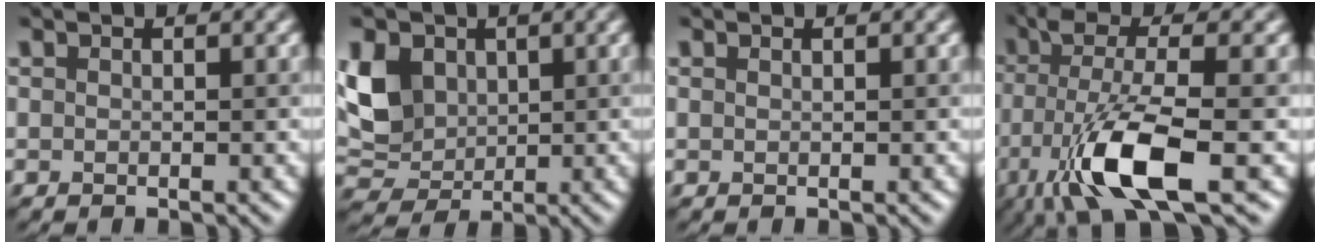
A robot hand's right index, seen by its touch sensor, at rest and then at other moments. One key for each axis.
{"total": 5.5, "fx": 1.4, "fy": 4.4, "fz": 3.0, "tx": -0.071, "ty": 0.002, "tz": 0.025}
{"total": 0.0}
{"total": 9.5, "fx": -3.7, "fy": 2.5, "fz": 8.4, "tx": -0.170, "ty": -0.002, "tz": -0.074}